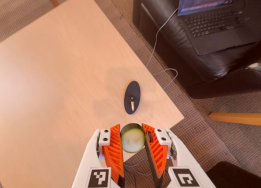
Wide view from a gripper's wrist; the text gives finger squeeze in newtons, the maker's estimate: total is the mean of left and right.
{"total": 11.9, "left": 12.0, "right": 11.8}